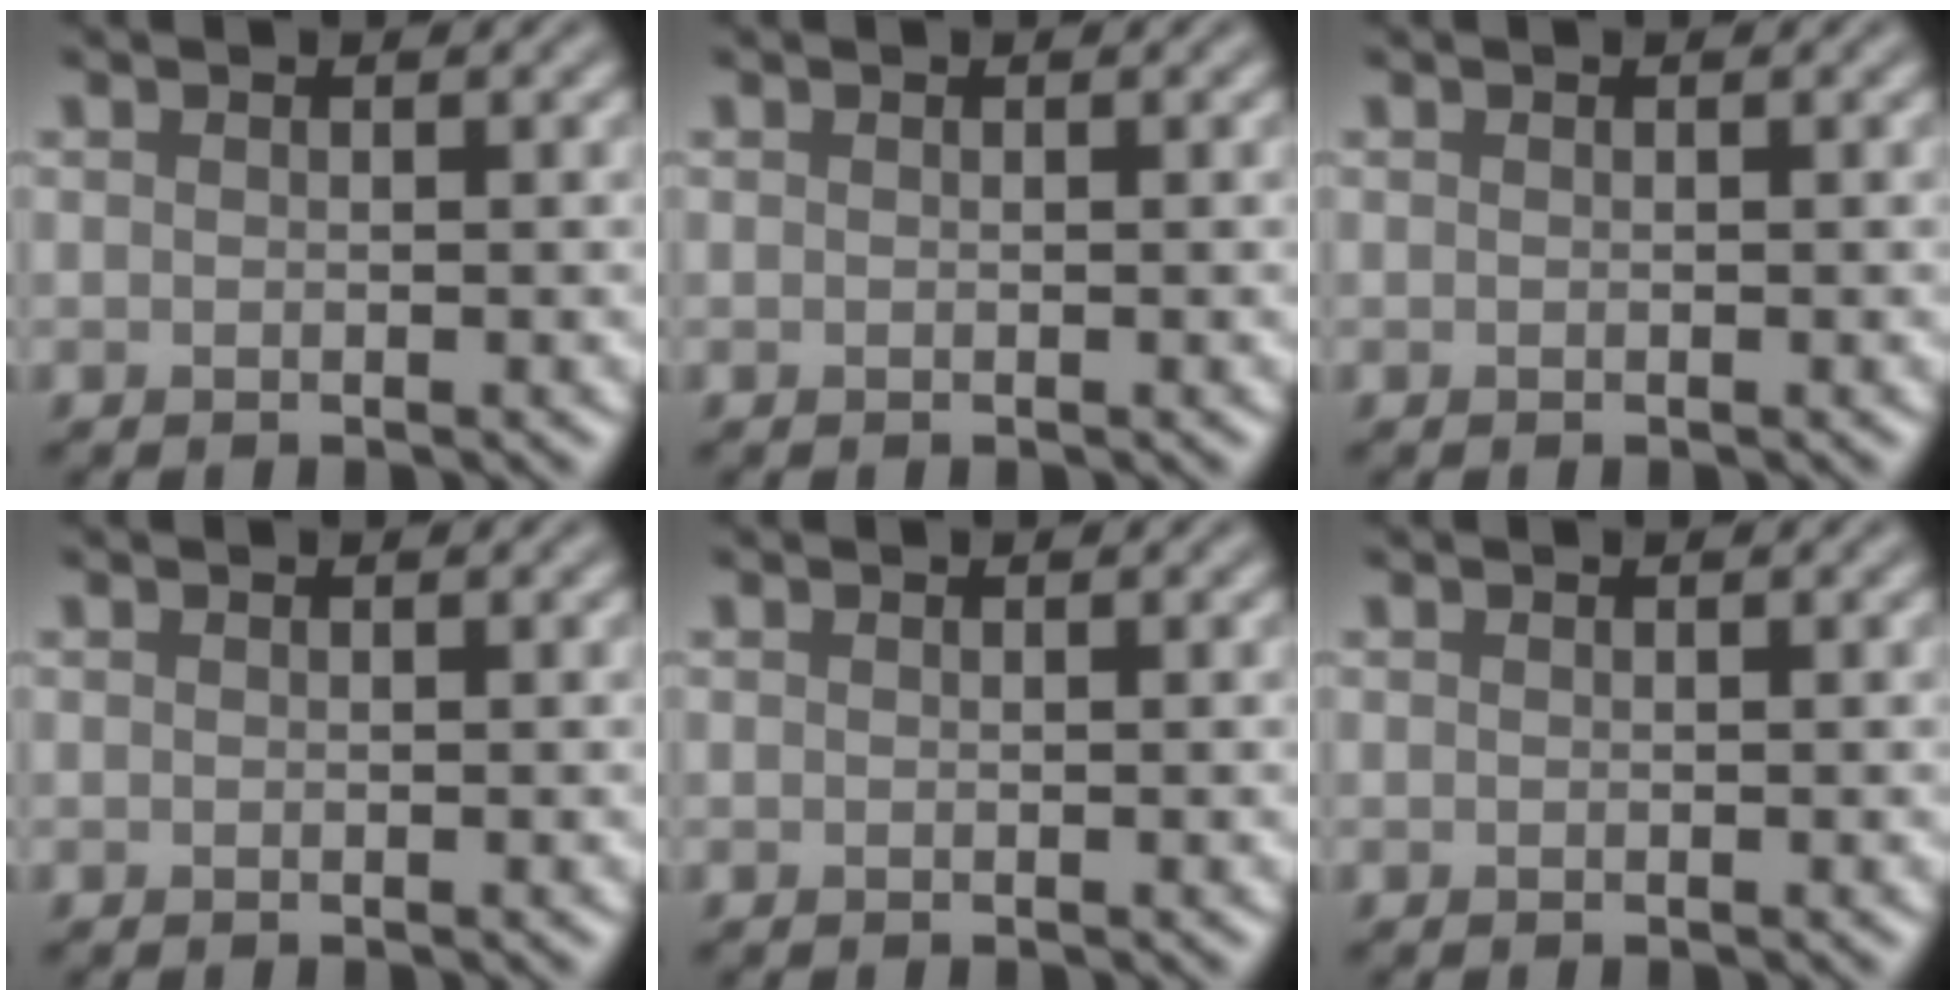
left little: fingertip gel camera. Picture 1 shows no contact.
{"total": 0.0}
{"total": 0.0}
{"total": 0.0}
{"total": 0.0}
{"total": 0.0}